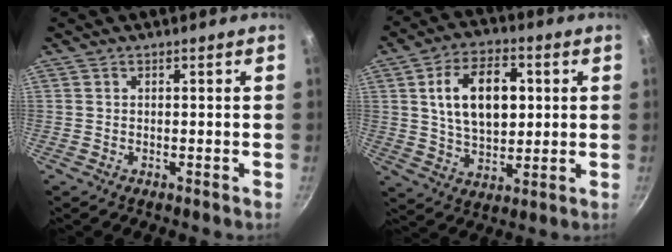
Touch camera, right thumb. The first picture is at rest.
{"total": 14.7, "force": [3.0, 9.0, 11.3], "torque": [-0.166, -0.001, 0.051]}